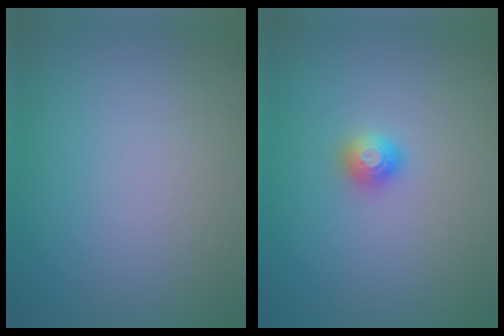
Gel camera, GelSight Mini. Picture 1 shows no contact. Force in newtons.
{"total": 1.2, "press": 1.2, "slide": 0.2}